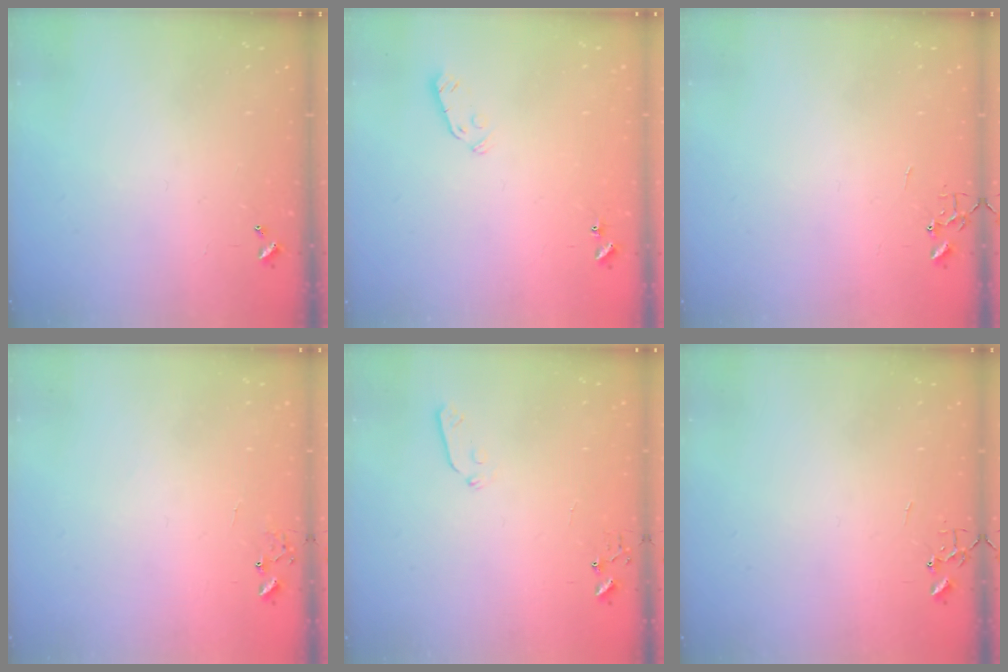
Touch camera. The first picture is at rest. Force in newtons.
{"total": 3.8, "press": 3.7, "slide": 0.8}
{"total": 0.0}
{"total": 6.5, "press": 6.5, "slide": 0.5}
{"total": 4.8, "press": 4.7, "slide": 0.7}
{"total": 0.0}